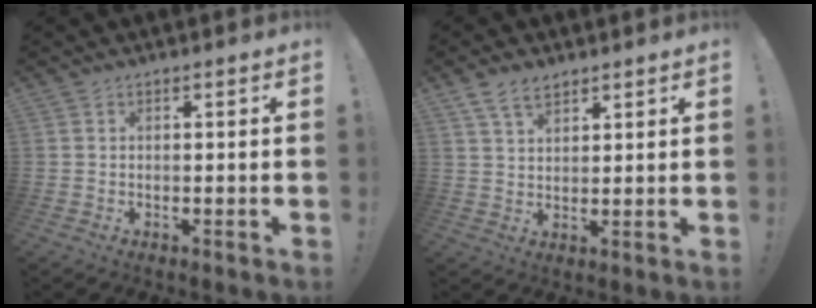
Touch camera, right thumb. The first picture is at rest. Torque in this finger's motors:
{"motor_torque": [-0.35, 0.35, 0.00, 0.00, 0.00]}